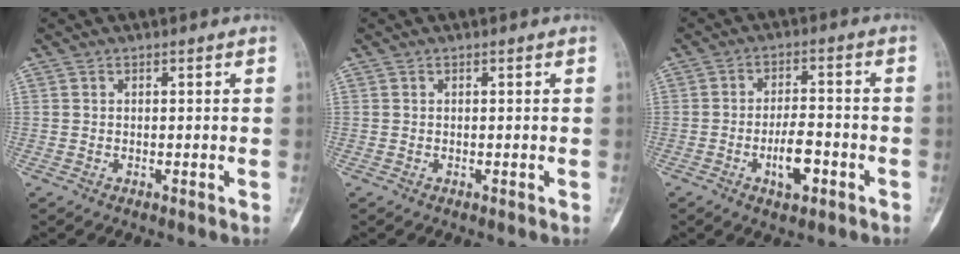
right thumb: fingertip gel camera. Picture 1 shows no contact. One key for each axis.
{"total": 0.0}
{"total": 6.9, "fx": -2.9, "fy": 2.9, "fz": 5.6, "tx": -0.089, "ty": 0.020, "tz": -0.046}